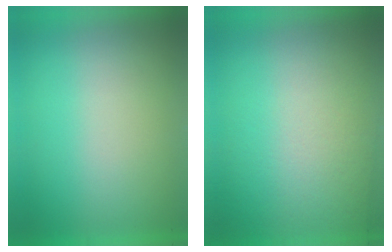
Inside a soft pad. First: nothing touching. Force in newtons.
{"total": 3.0}